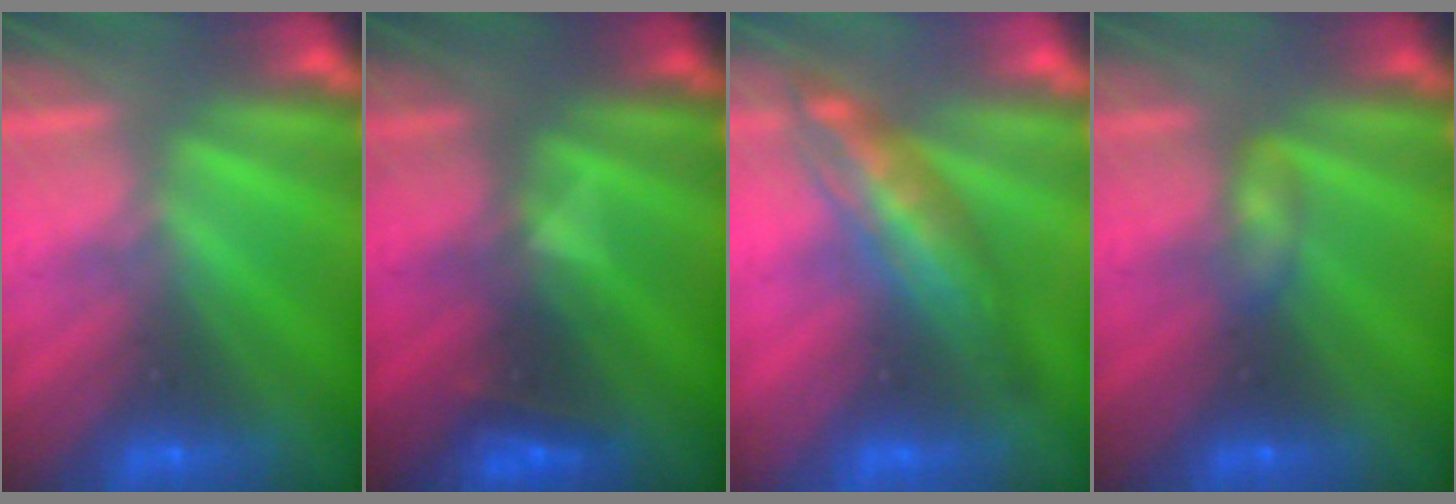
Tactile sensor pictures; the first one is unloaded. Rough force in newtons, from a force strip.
{"total": 2.9}
{"total": 2.9}
{"total": 2.3}